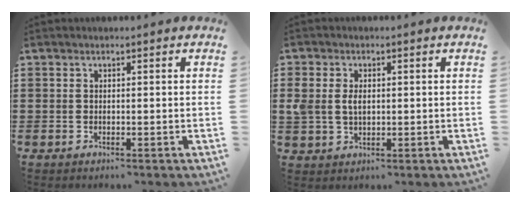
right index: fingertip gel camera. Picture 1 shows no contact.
{"total": 3.5, "force": [0.4, 2.3, 2.6], "torque": [-0.062, 0.008, 0.004]}